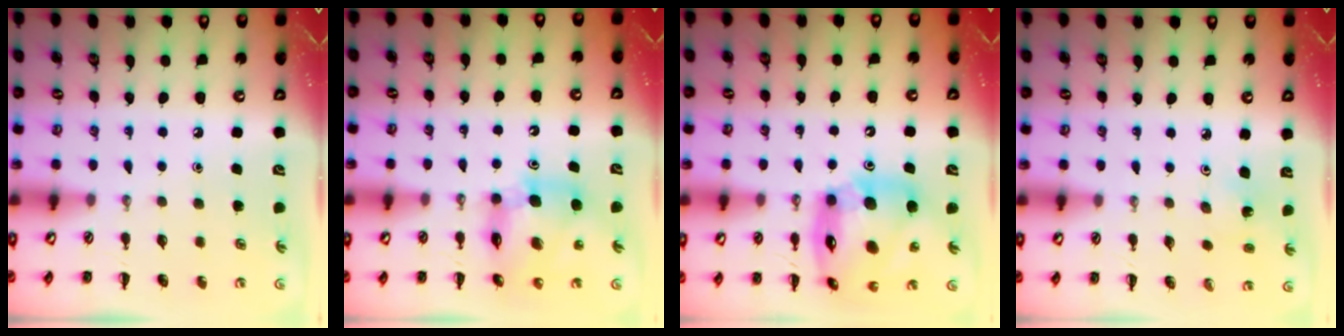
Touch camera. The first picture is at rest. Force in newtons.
{"total": 10.3, "press": 10.0, "slide": 2.7}
{"total": 17.0, "press": 16.3, "slide": 4.7}
{"total": 2.7, "press": 2.6, "slide": 0.9}